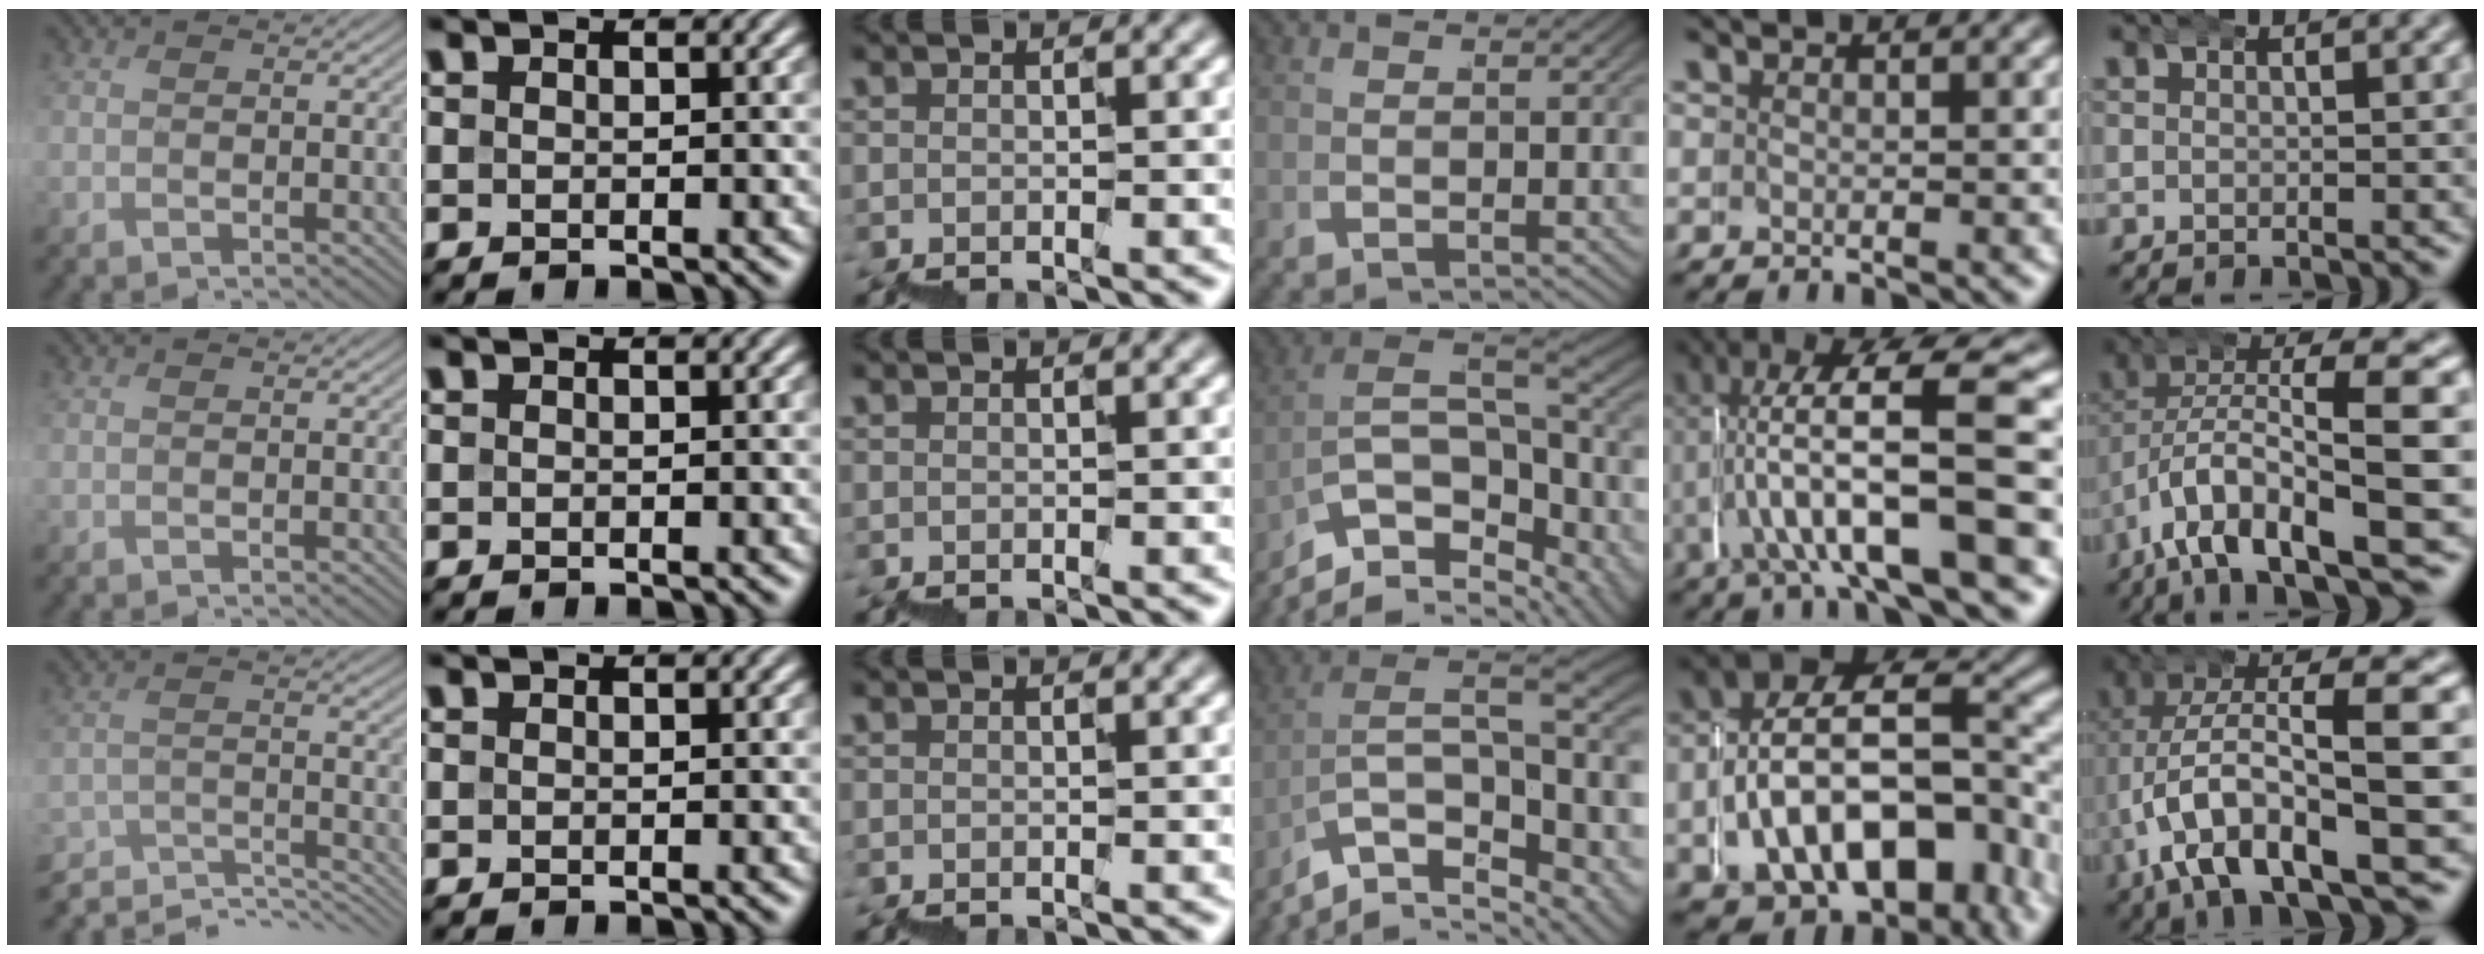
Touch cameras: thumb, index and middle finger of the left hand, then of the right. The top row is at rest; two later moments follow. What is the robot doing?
{"motion": "wrap", "object": "bubble wrap"}